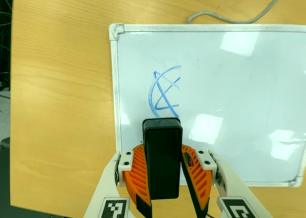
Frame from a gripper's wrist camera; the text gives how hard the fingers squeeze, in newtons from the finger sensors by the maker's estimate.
{"total": 6.9, "left": 7.4, "right": 6.4}